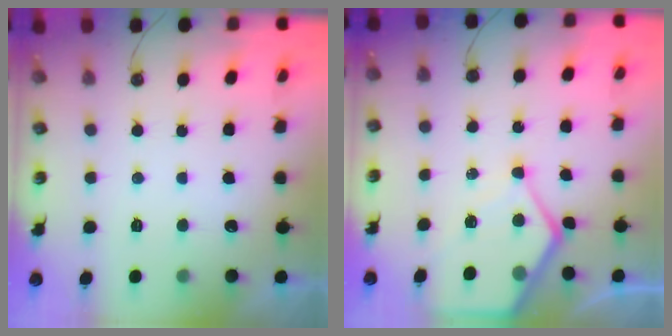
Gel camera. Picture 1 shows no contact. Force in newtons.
{"total": 9.5, "press": 9.5, "slide": 1.0}